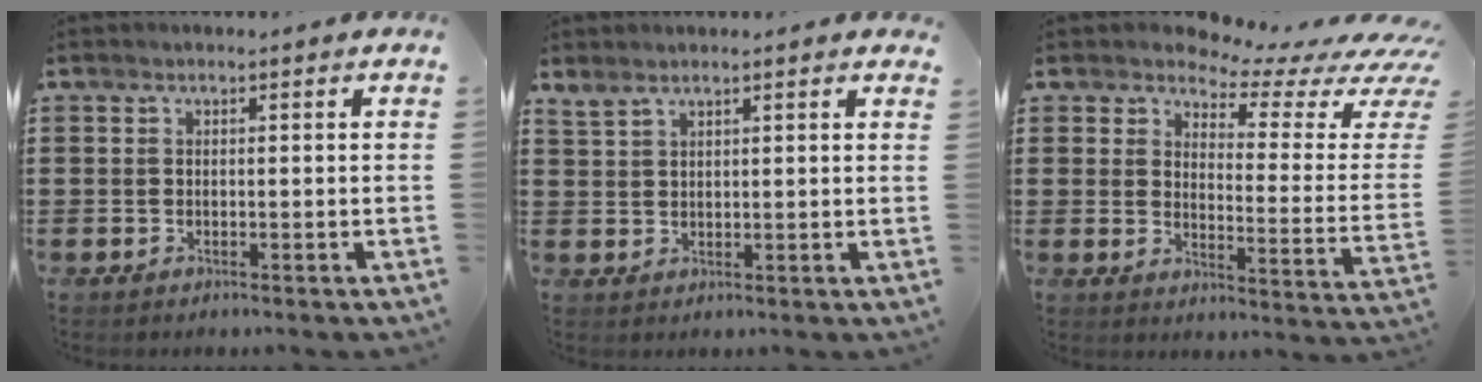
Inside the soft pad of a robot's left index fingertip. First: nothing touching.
{"total": 2.4, "force": [2.1, 0.8, 0.9], "torque": [-0.021, 0.002, 0.040]}
{"total": 4.7, "force": [4.0, 1.4, 2.0], "torque": [-0.046, -0.032, 0.063]}